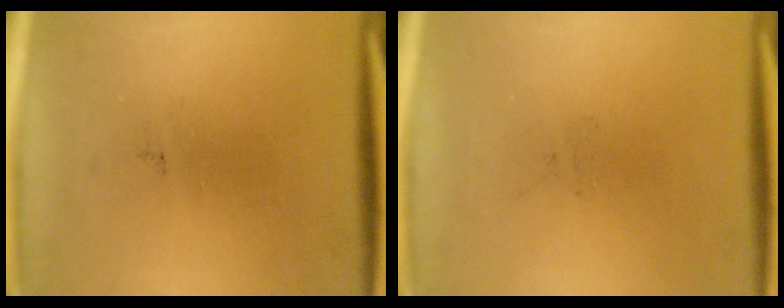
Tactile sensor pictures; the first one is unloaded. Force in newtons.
{"total": 0.0}